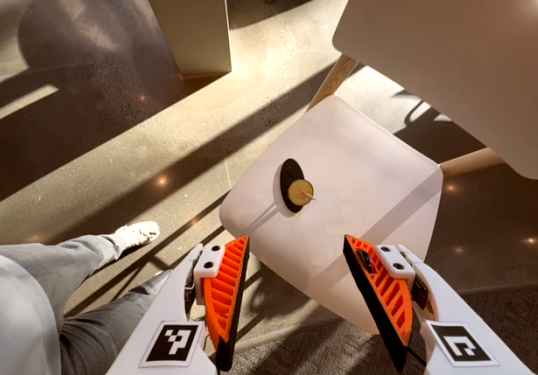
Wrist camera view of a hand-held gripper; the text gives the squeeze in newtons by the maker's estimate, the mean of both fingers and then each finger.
{"total": 0.0}